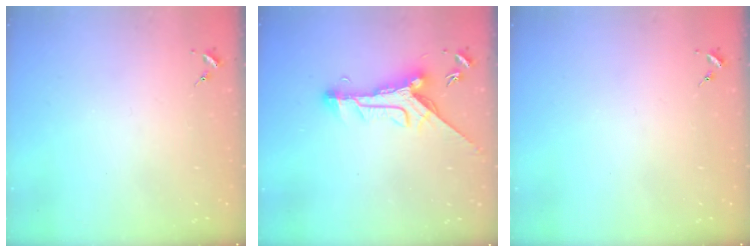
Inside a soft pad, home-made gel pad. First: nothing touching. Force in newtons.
{"total": 12.2, "press": 12.1, "slide": 1.2}
{"total": 0.0}